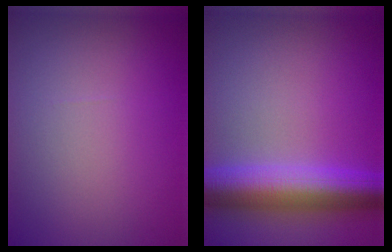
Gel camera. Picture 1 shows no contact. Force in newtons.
{"total": 8.2, "press": 8.1, "slide": 0.3}